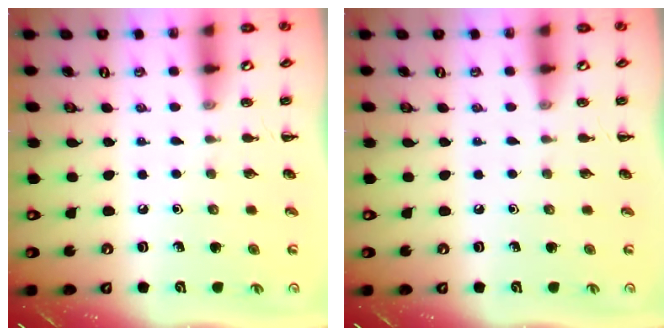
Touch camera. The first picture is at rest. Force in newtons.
{"total": 0.0}